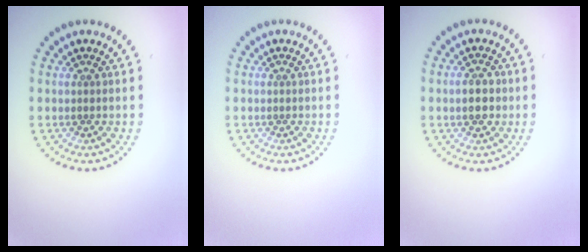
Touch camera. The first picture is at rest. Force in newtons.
{"total": 0.0}
{"total": 2.2, "press": 2.2, "slide": 0.2}